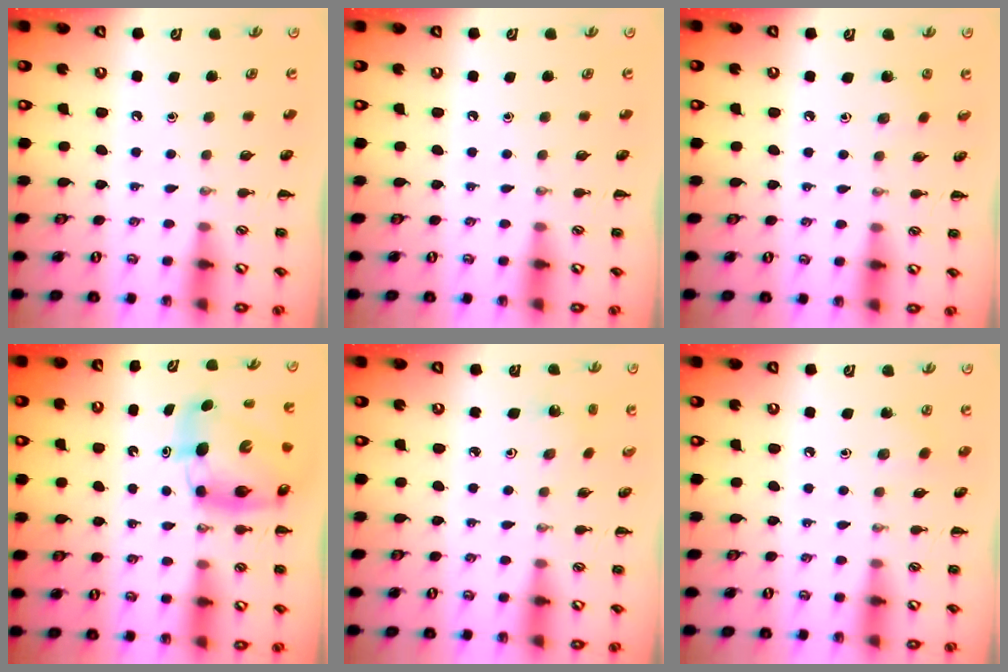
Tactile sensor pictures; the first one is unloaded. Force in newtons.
{"total": 0.0}
{"total": 2.4, "press": 2.4, "slide": 0.6}
{"total": 9.4, "press": 9.0, "slide": 2.7}
{"total": 2.0, "press": 1.9, "slide": 0.7}
{"total": 2.9, "press": 2.8, "slide": 0.9}